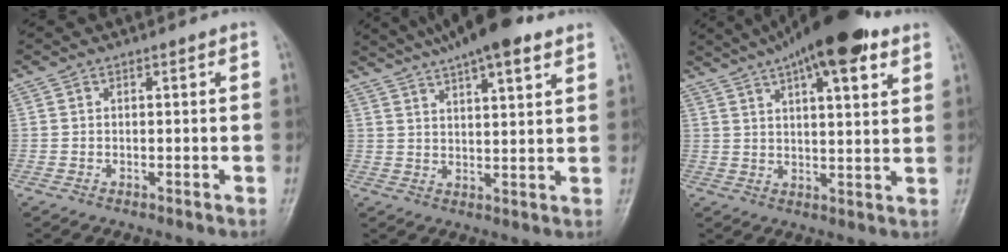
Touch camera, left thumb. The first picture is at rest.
{"total": 14.0, "force": [9.9, 3.5, 9.2], "torque": [-0.129, -0.010, 0.153]}
{"total": 17.4, "force": [10.8, 5.1, 12.6], "torque": [-0.183, -0.012, 0.166]}